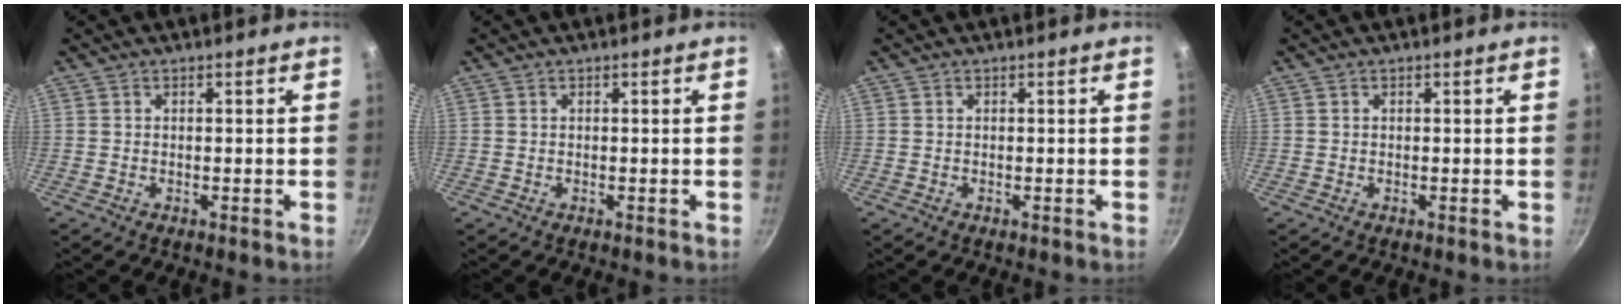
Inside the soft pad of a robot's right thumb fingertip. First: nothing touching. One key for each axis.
{"total": 0.0}
{"total": 0.0}
{"total": 0.0}